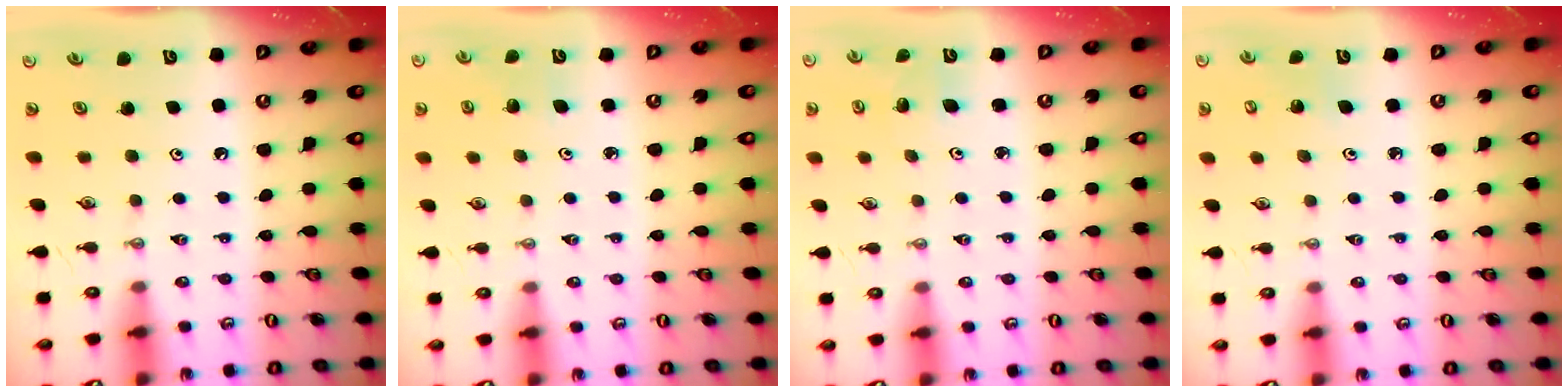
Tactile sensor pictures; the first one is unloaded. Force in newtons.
{"total": 2.9, "press": 2.6, "slide": 1.3}
{"total": 2.4, "press": 2.4, "slide": 0.1}
{"total": 2.8, "press": 2.7, "slide": 0.5}